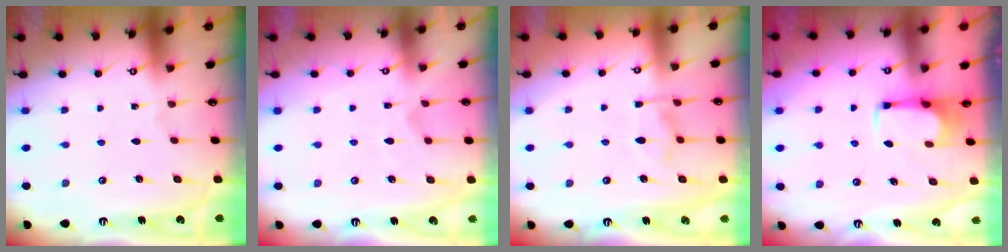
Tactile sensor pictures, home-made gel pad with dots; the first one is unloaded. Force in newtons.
{"total": 2.5, "press": 2.2, "slide": 1.2}
{"total": 7.7, "press": 7.6, "slide": 1.2}
{"total": 2.9, "press": 2.9, "slide": 0.5}